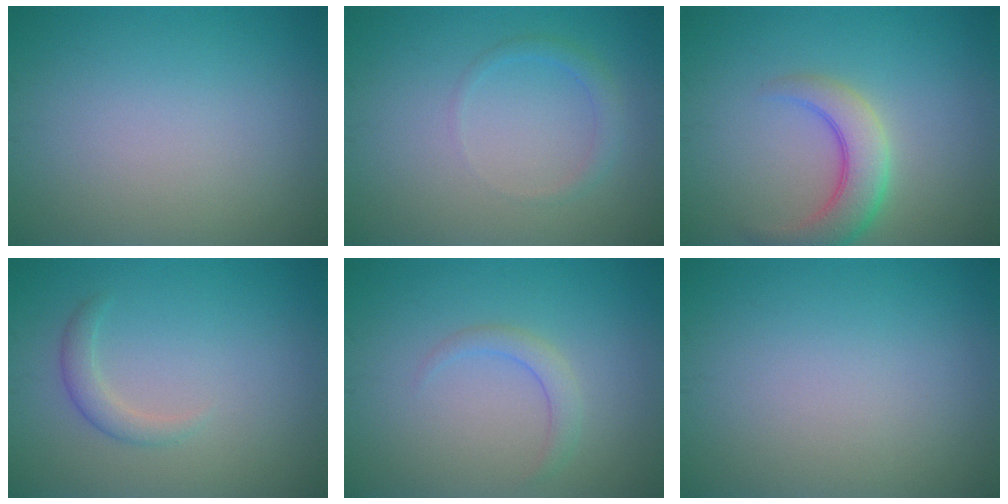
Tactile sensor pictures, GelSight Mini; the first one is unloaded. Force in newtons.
{"total": 1.4, "press": 1.4, "slide": 0.1}
{"total": 4.6, "press": 4.6, "slide": 0.2}
{"total": 1.6, "press": 1.6, "slide": 0.1}
{"total": 1.6, "press": 1.6, "slide": 0.1}
{"total": 0.0}